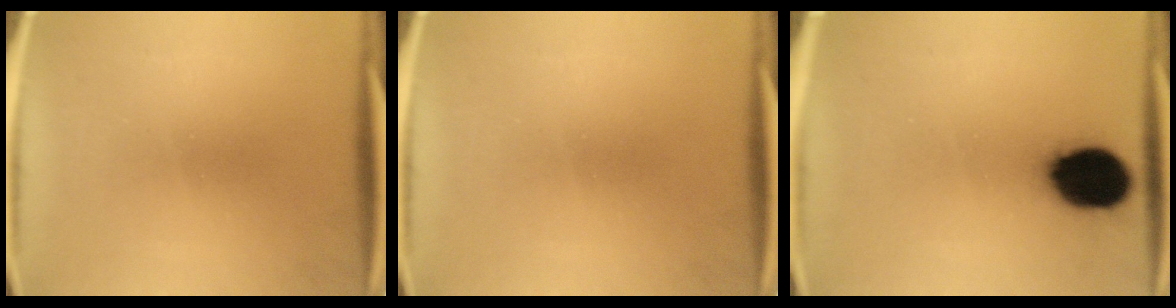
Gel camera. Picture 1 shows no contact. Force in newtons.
{"total": 0.0}
{"total": 15.5}